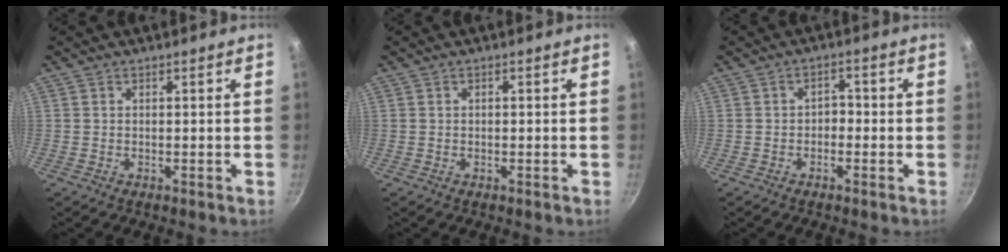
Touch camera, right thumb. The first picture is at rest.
{"total": 0.0}
{"total": 2.6, "force": [-0.8, 1.9, 1.6], "torque": [-0.005, 0.014, -0.022]}